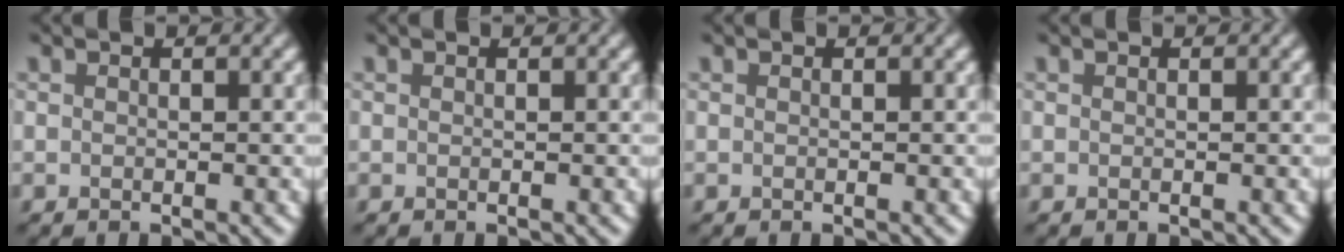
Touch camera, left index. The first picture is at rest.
{"total": 0.0}
{"total": 0.0}
{"total": 0.0}